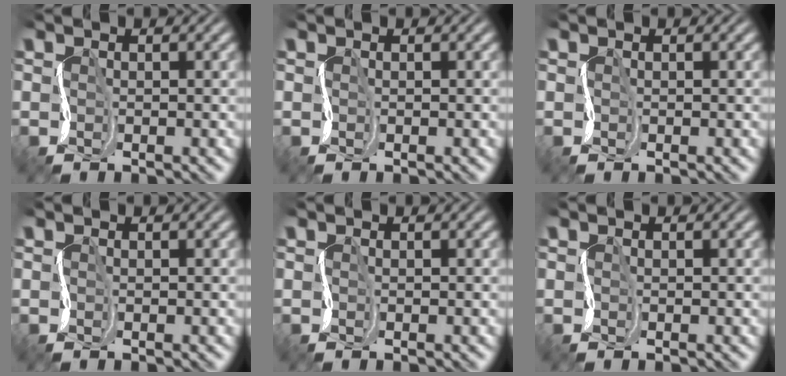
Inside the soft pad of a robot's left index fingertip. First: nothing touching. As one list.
[{"total": 0.0}, {"total": 0.0}, {"total": 0.0}, {"total": 0.0}, {"total": 0.0}]